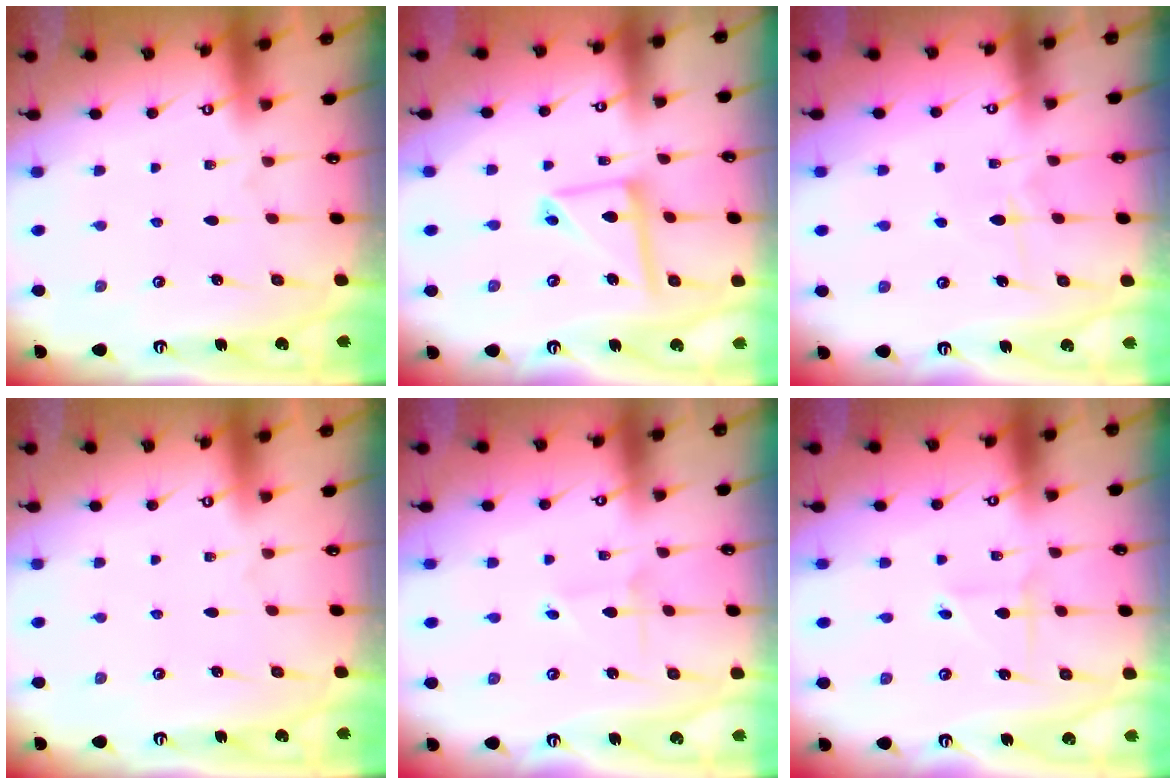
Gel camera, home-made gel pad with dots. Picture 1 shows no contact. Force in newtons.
{"total": 11.6, "press": 11.6, "slide": 0.9}
{"total": 5.2, "press": 5.1, "slide": 0.6}
{"total": 0.0}
{"total": 1.5, "press": 1.5, "slide": 0.2}
{"total": 2.0, "press": 2.0, "slide": 0.1}